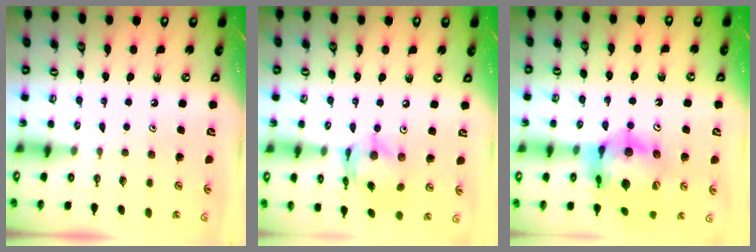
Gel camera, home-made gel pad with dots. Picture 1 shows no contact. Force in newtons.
{"total": 13.5, "press": 13.4, "slide": 1.4}
{"total": 18.5, "press": 18.4, "slide": 2.1}